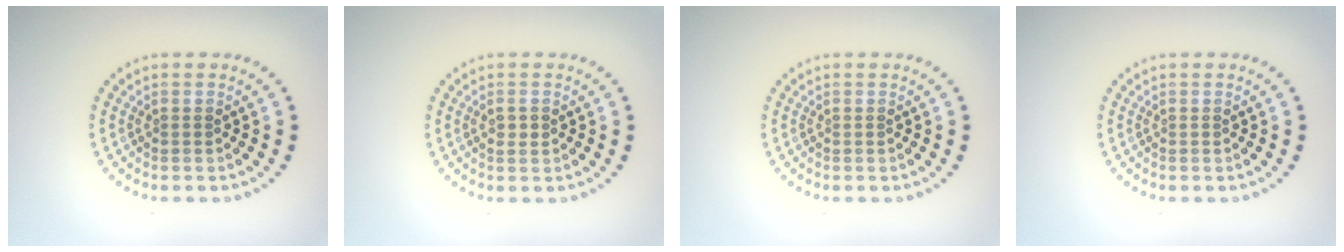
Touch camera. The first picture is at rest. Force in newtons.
{"total": 1.1, "press": 1.1, "slide": 0.2}
{"total": 0.0}
{"total": 0.0}